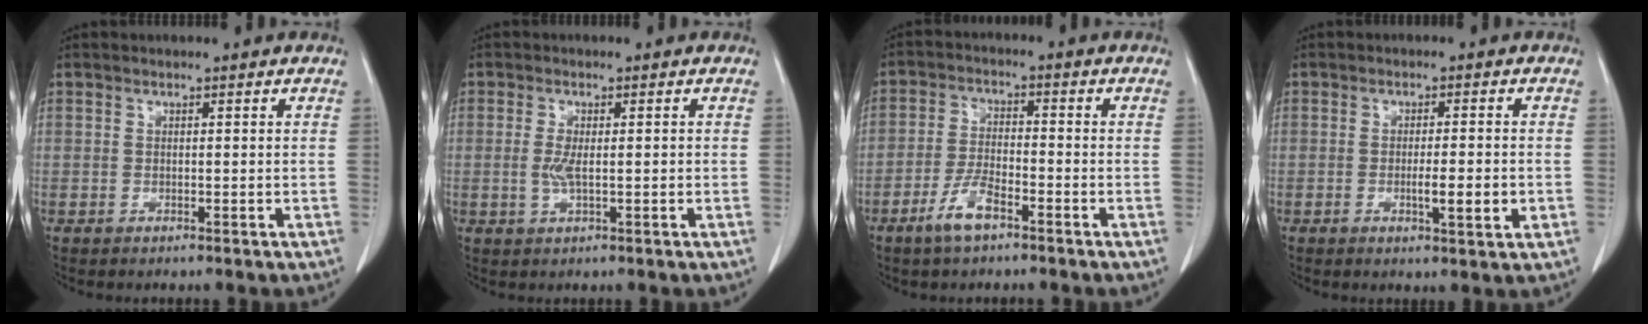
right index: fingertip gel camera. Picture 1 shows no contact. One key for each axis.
{"total": 3.1, "fx": -0.2, "fy": 1.0, "fz": 3.0, "tx": -0.065, "ty": -0.002, "tz": -0.003}
{"total": 5.7, "fx": -3.7, "fy": 1.6, "fz": 4.1, "tx": -0.087, "ty": -0.001, "tz": -0.070}
{"total": 4.7, "fx": -1.1, "fy": 0.5, "fz": 4.5, "tx": -0.072, "ty": -0.004, "tz": -0.012}